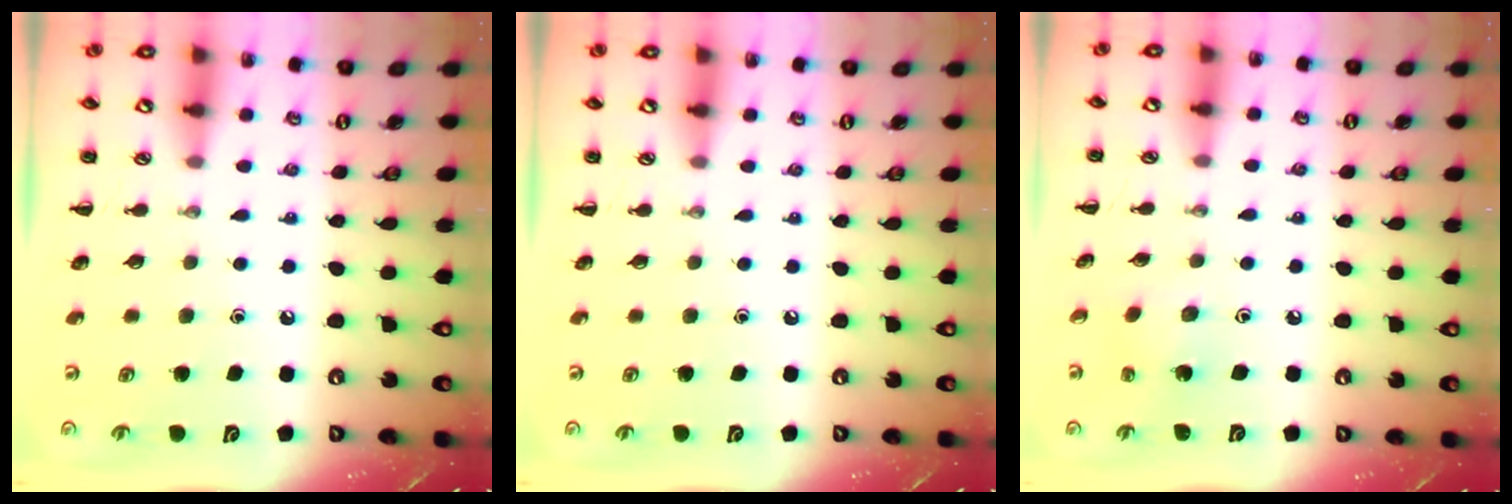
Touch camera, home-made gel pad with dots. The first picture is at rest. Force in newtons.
{"total": 0.0}
{"total": 1.9, "press": 1.7, "slide": 0.7}